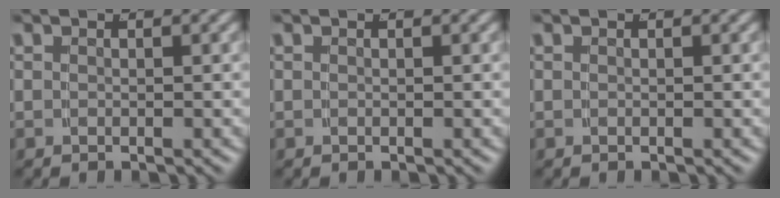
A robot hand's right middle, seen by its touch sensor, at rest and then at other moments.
{"total": 0.0}
{"total": 0.0}